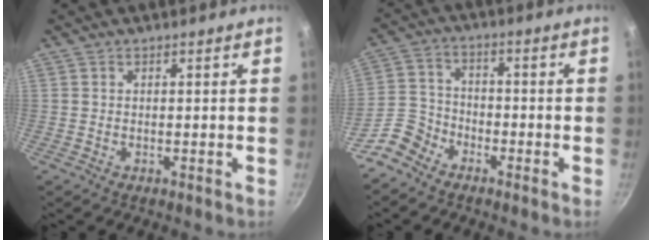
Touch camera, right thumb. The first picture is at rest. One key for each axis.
{"total": 6.8, "fx": -4.9, "fy": 4.1, "fz": 2.1, "tx": -0.025, "ty": 0.042, "tz": -0.110}